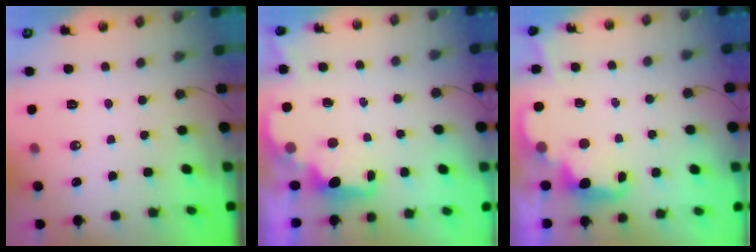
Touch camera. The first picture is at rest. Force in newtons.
{"total": 2.1, "press": 2.0, "slide": 0.8}
{"total": 2.4, "press": 2.4, "slide": 0.6}